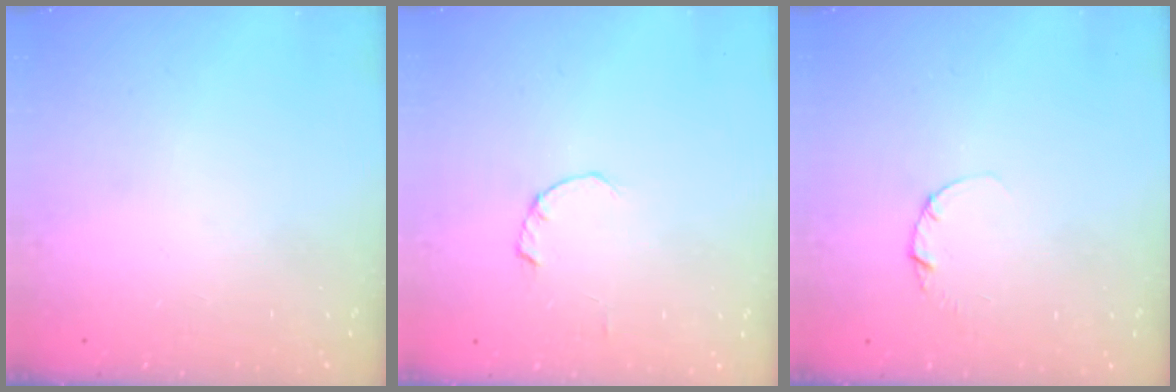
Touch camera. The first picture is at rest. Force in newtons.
{"total": 0.0}
{"total": 1.3, "press": 1.3, "slide": 0.2}